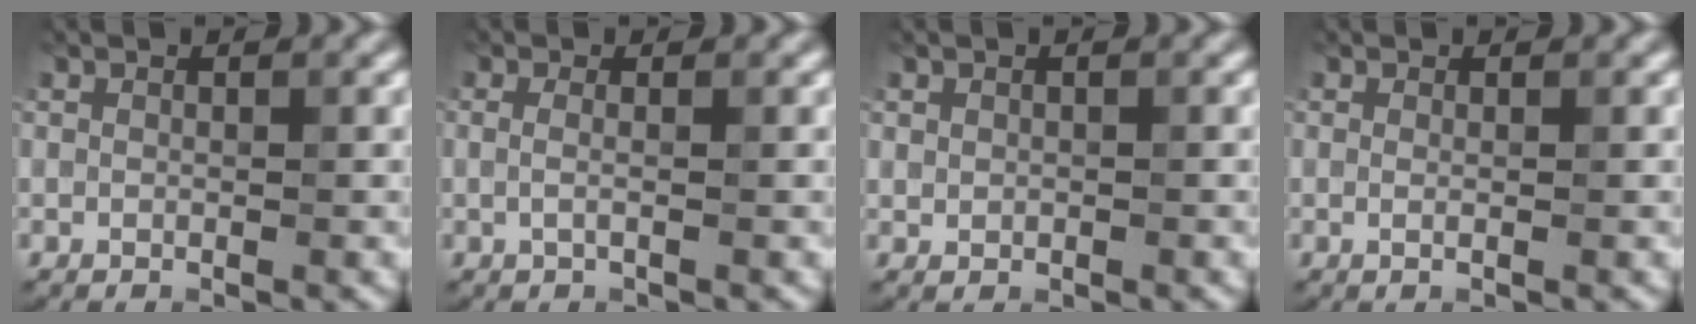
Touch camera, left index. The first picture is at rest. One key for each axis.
{"total": 1.2, "fx": 0.0, "fy": 0.4, "fz": 1.2, "tx": -0.022, "ty": -0.006, "tz": -0.007}
{"total": 0.6, "fx": 0.2, "fy": 0.6, "fz": 0.2, "tx": 0.000, "ty": -0.003, "tz": 0.005}
{"total": 0.9, "fx": 0.0, "fy": 0.3, "fz": 0.9, "tx": -0.010, "ty": -0.003, "tz": -0.003}